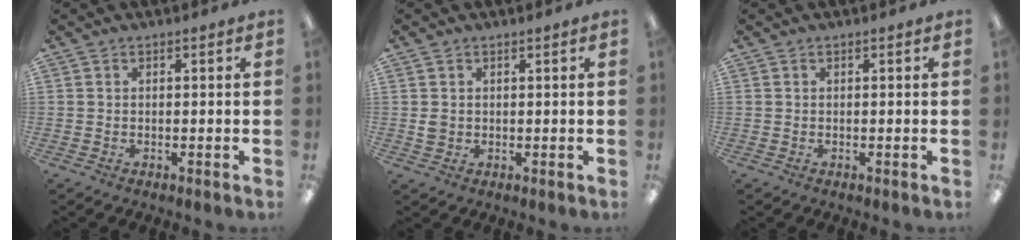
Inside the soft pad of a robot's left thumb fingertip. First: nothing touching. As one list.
[{"total": 1.8, "force": [0.6, 1.5, 0.6], "torque": [-0.014, 0.003, 0.010]}, {"total": 0.0}]